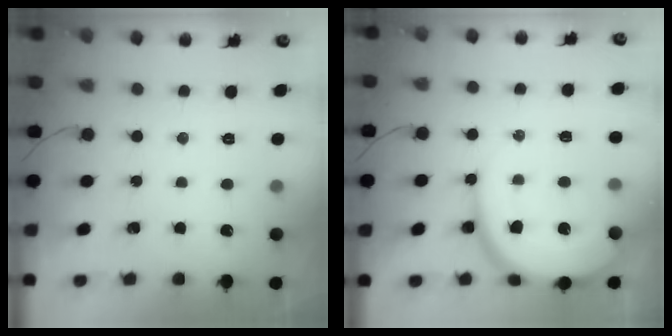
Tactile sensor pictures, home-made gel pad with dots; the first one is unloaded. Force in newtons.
{"total": 13.7, "press": 13.7, "slide": 1.4}